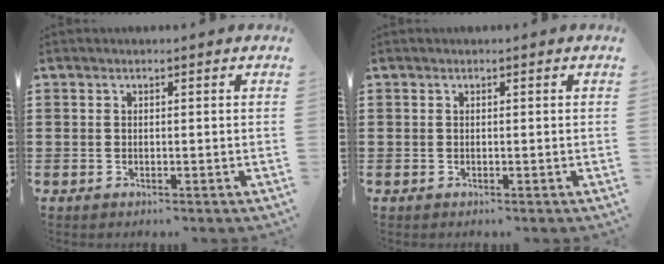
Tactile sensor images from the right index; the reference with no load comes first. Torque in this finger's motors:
{"motor_torque": [0.06, 0.20, 0.02, 0.01]}